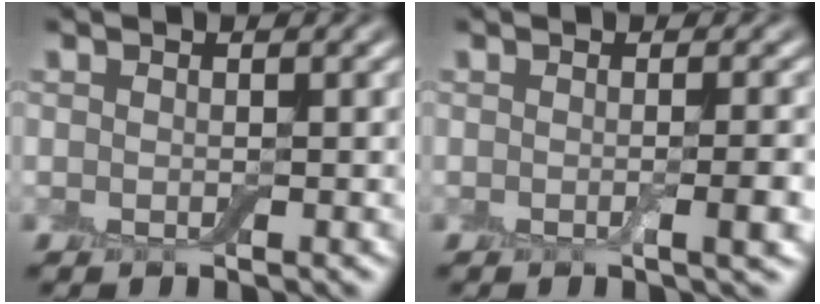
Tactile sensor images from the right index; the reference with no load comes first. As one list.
[{"total": 2.6, "force": [-0.5, 0.5, 2.5], "torque": [-0.034, -0.002, -0.009]}]